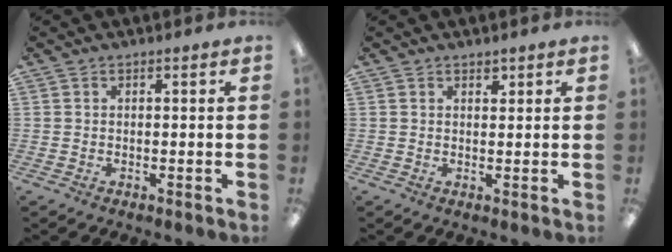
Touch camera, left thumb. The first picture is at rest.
{"total": 1.5, "force": [1.3, 0.8, 0.5], "torque": [-0.002, -0.004, 0.022]}